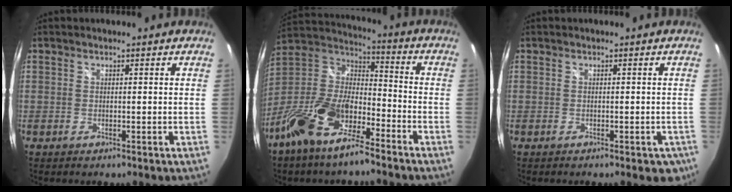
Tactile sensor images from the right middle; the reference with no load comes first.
{"total": 17.7, "force": [-11.1, 6.7, 12.1], "torque": [-0.251, -0.009, -0.218]}
{"total": 4.7, "force": [-2.8, 2.3, 3.0], "torque": [-0.038, -0.009, -0.030]}